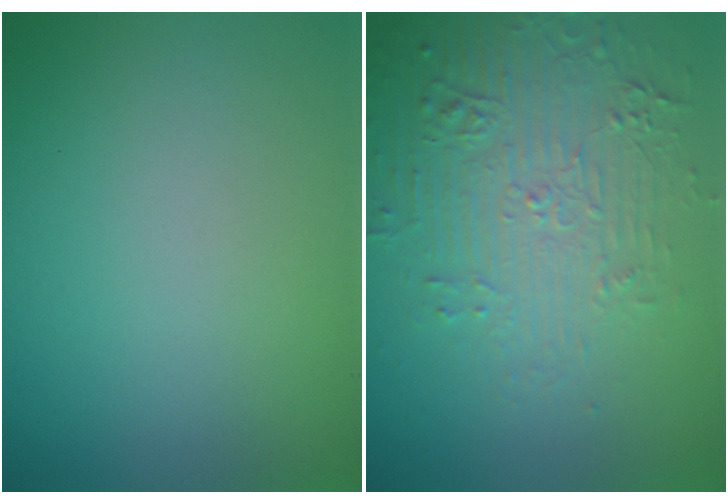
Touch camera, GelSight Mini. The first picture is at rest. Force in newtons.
{"total": 5.3, "press": 3.6, "slide": 3.9}